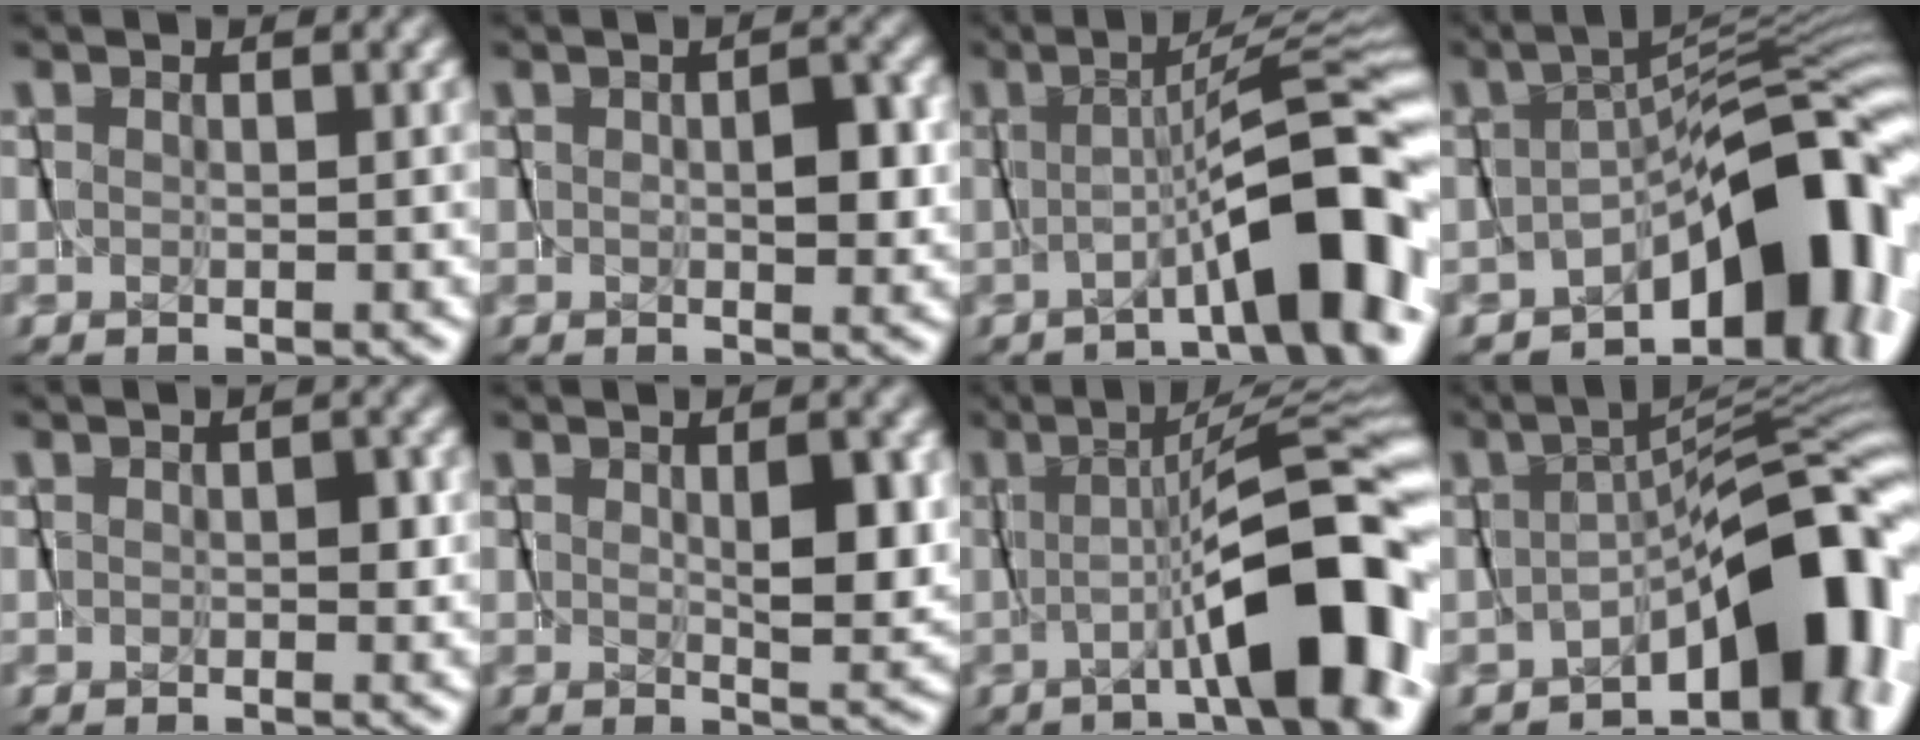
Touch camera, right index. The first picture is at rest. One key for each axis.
{"total": 2.1, "fx": 0.1, "fy": 1.0, "fz": 1.9, "tx": -0.027, "ty": 0.003, "tz": 0.001}
{"total": 5.8, "fx": -3.2, "fy": -1.1, "fz": 4.7, "tx": -0.028, "ty": 0.028, "tz": -0.053}
{"total": 11.6, "fx": -6.2, "fy": 5.3, "fz": 8.3, "tx": -0.106, "ty": -0.007, "tz": -0.091}
{"total": 0.8, "fx": -0.1, "fy": 0.3, "fz": 0.7, "tx": -0.009, "ty": 0.003, "tz": -0.004}
{"total": 2.9, "fx": 0.9, "fy": 0.4, "fz": 2.7, "tx": -0.040, "ty": -0.015, "tz": 0.024}
{"total": 7.3, "fx": -2.9, "fy": -0.7, "fz": 6.6, "tx": -0.059, "ty": 0.024, "tz": -0.046}
{"total": 8.2, "fx": -4.1, "fy": 2.9, "fz": 6.5, "tx": -0.077, "ty": -0.005, "tz": -0.059}